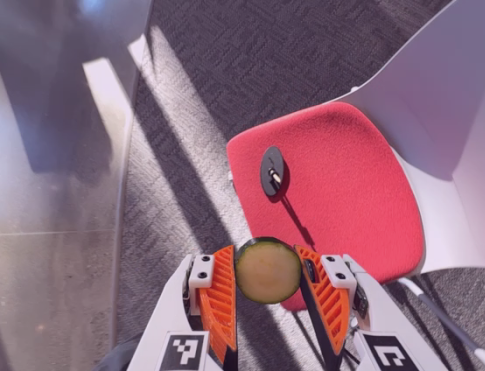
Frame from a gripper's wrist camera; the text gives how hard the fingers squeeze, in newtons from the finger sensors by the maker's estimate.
{"total": 7.3, "left": 7.4, "right": 7.2}